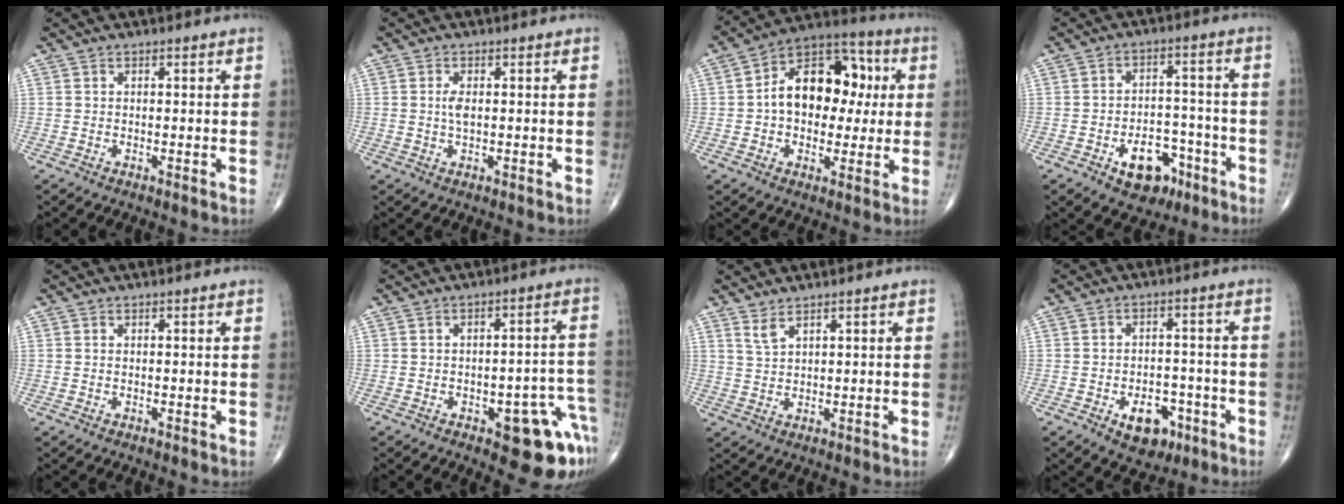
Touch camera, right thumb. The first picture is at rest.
{"total": 2.4, "force": [0.2, 1.1, 2.2], "torque": [-0.044, -0.001, 0.003]}
{"total": 15.0, "force": [1.1, 9.8, 11.4], "torque": [-0.135, 0.037, 0.007]}
{"total": 9.8, "force": [-5.0, 6.3, 5.6], "torque": [-0.046, 0.042, -0.068]}
{"total": 0.0}
{"total": 12.0, "force": [-5.5, 4.6, 9.6], "torque": [-0.078, 0.039, -0.061]}
{"total": 2.5, "force": [1.9, 0.5, 1.5], "torque": [-0.032, -0.012, 0.045]}
{"total": 8.1, "force": [-3.8, 5.2, 4.9], "torque": [-0.039, 0.025, -0.049]}